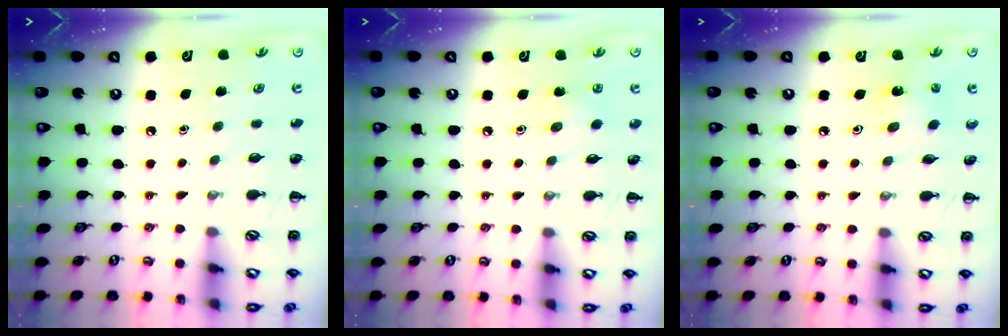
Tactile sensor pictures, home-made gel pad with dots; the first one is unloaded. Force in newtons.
{"total": 3.0, "press": 2.9, "slide": 0.9}
{"total": 1.6, "press": 1.4, "slide": 0.6}